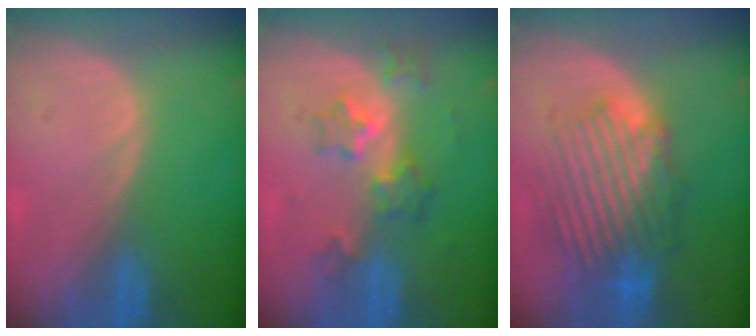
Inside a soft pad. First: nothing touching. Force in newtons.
{"total": 6.1, "press": 5.4, "slide": 2.9}
{"total": 9.6, "press": 9.0, "slide": 3.3}